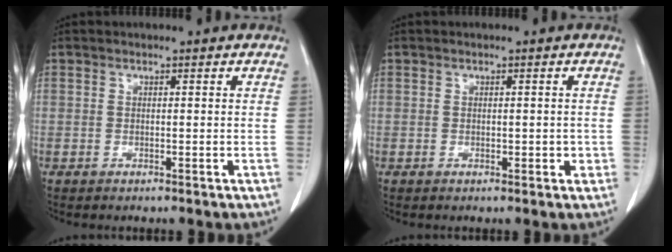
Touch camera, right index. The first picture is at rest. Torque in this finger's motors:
{"motor_torque": [-0.13, 0.20, 0.00, 0.04]}